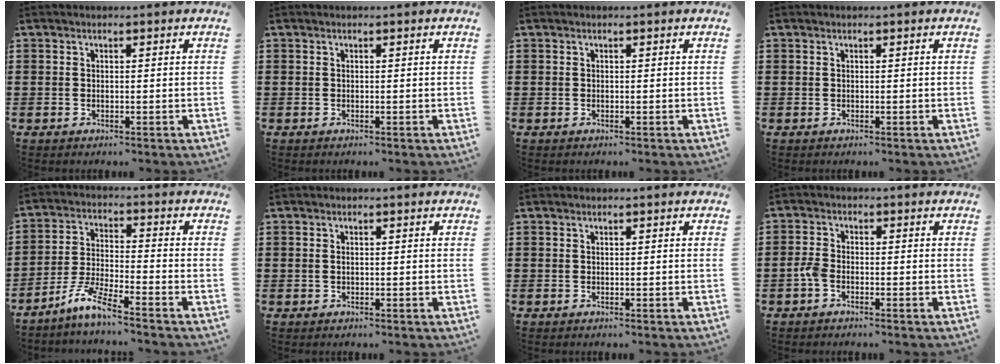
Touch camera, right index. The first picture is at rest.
{"total": 0.0}
{"total": 0.0}
{"total": 0.0}
{"total": 6.3, "force": [-5.4, -0.1, 3.3], "torque": [-0.091, -0.018, -0.109]}
{"total": 0.7, "force": [0.1, 0.5, 0.5], "torque": [-0.012, 0.002, 0.002]}
{"total": 0.0}
{"total": 2.3, "force": [-1.1, 1.2, 1.7], "torque": [-0.046, -0.002, -0.025]}